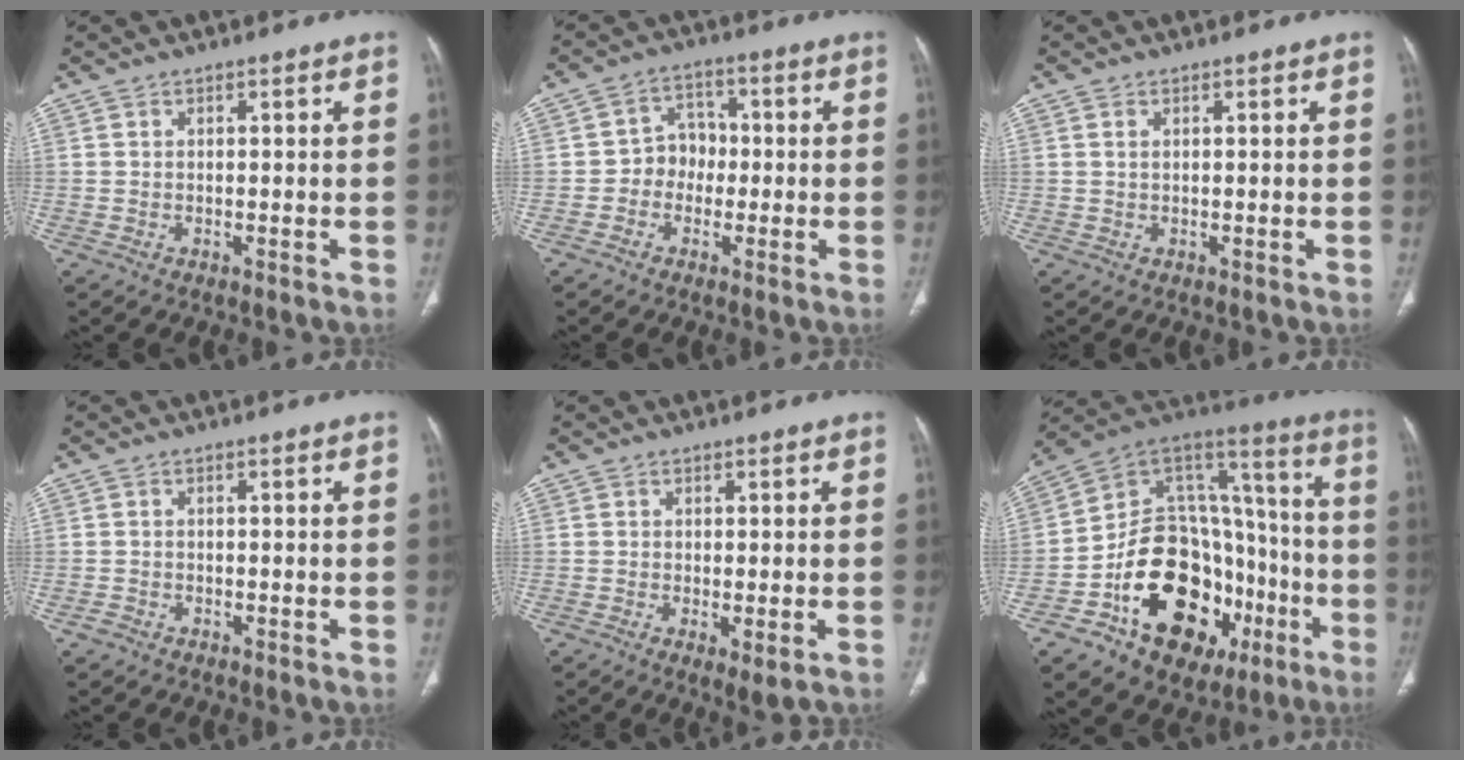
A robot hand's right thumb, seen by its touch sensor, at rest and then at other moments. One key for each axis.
{"total": 5.6, "fx": -1.1, "fy": 4.9, "fz": 2.5, "tx": -0.007, "ty": 0.023, "tz": -0.031}
{"total": 0.8, "fx": 0.3, "fy": 0.4, "fz": 0.6, "tx": -0.016, "ty": 0.004, "tz": 0.007}
{"total": 1.2, "fx": -0.8, "fy": 0.8, "fz": 0.3, "tx": -0.007, "ty": 0.002, "tz": -0.017}
{"total": 3.2, "fx": -0.9, "fy": 0.9, "fz": 2.9, "tx": -0.056, "ty": -0.012, "tz": -0.014}
{"total": 32.6, "fx": -12.0, "fy": 20.7, "fz": 22.2, "tx": -0.313, "ty": 0.083, "tz": -0.176}